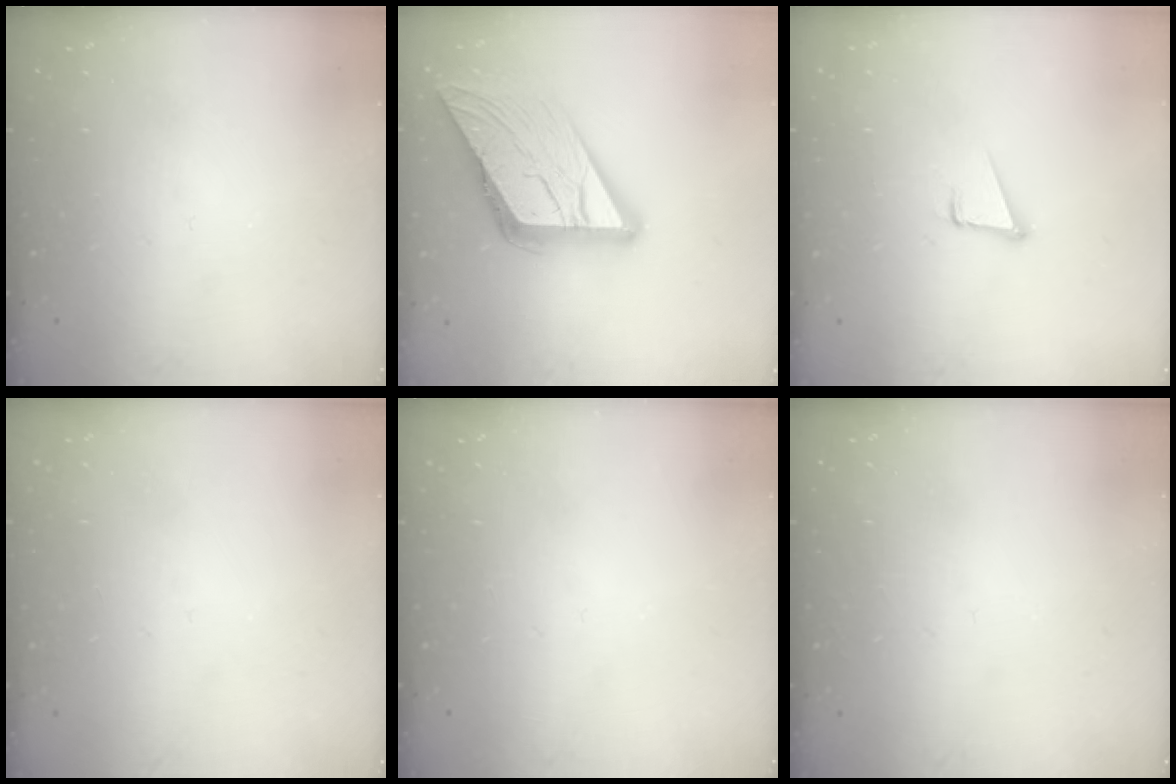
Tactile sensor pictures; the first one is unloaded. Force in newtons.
{"total": 17.1, "press": 17.1, "slide": 1.8}
{"total": 3.6, "press": 2.7, "slide": 2.4}
{"total": 2.7, "press": 2.7, "slide": 0.3}
{"total": 0.0}
{"total": 1.5, "press": 1.5, "slide": 0.1}